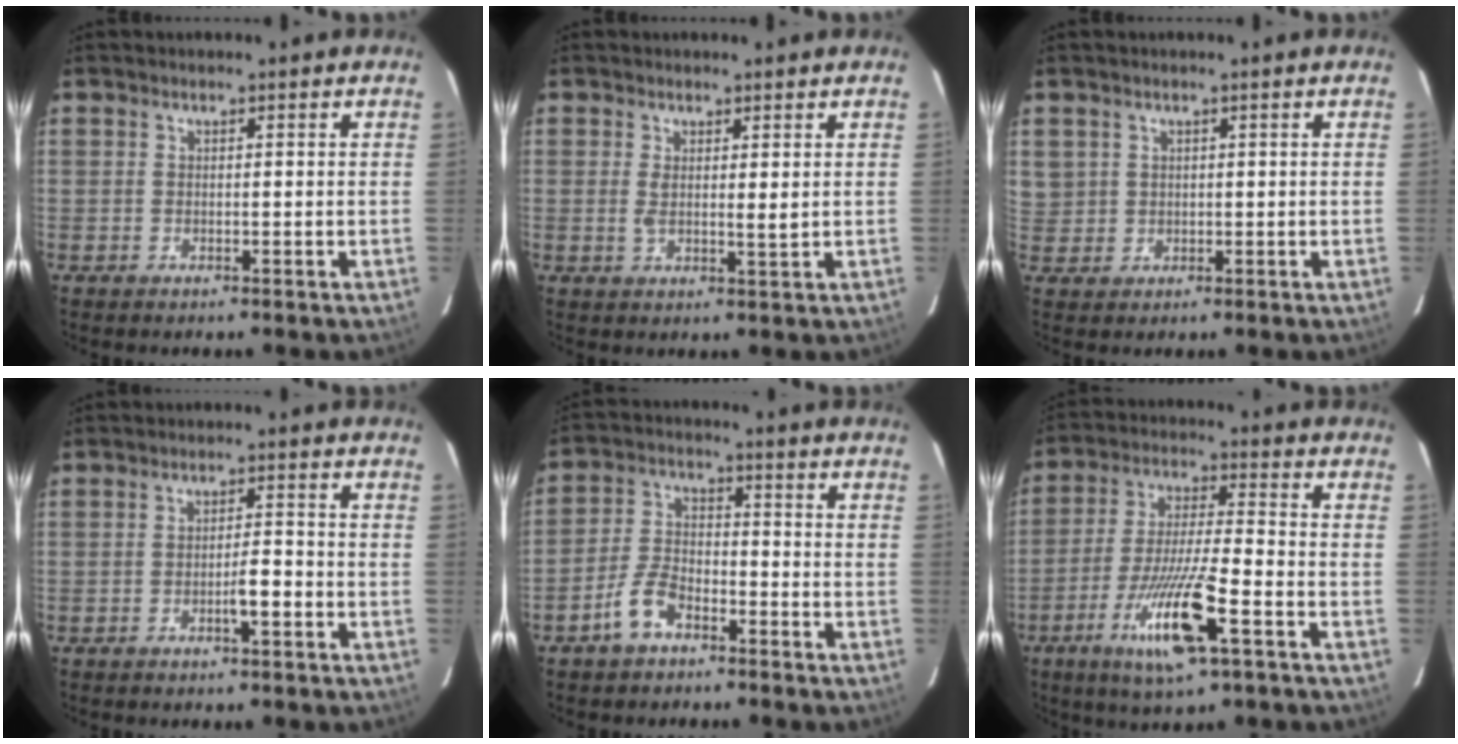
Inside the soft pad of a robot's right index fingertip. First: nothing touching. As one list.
[{"total": 3.0, "force": [0.8, 0.7, 2.8], "torque": [-0.049, -0.008, 0.015]}, {"total": 3.2, "force": [1.2, 2.9, 0.3], "torque": [0.001, 0.004, 0.029]}, {"total": 3.2, "force": [-1.4, 0.4, 2.8], "torque": [-0.043, 0.003, -0.021]}, {"total": 6.3, "force": [-4.0, 3.1, 3.9], "torque": [-0.092, 0.009, -0.079]}, {"total": 13.5, "force": [-6.3, 0.9, 11.9], "torque": [-0.233, -0.024, -0.112]}]